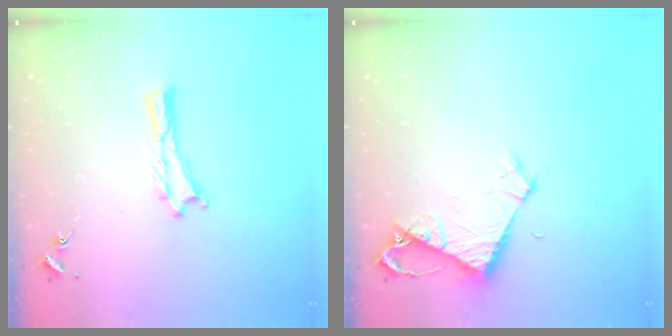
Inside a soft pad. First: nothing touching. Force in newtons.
{"total": 5.1, "press": 5.1, "slide": 0.4}